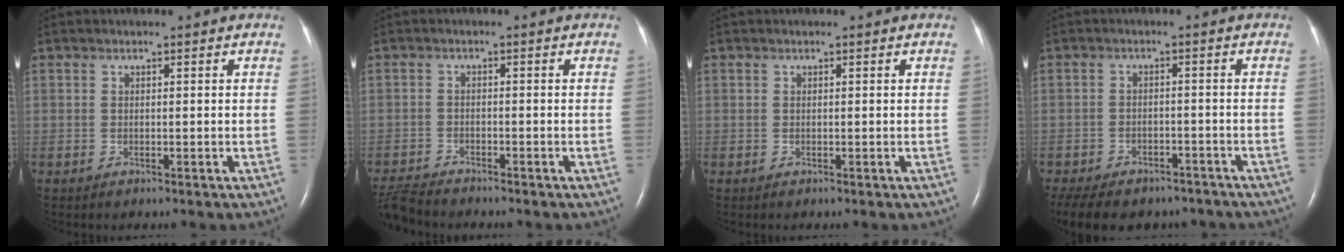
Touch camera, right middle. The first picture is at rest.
{"total": 5.3, "force": [-5.2, 0.5, 1.0], "torque": [-0.022, -0.019, -0.098]}
{"total": 0.0}
{"total": 17.6, "force": [-13.8, 8.4, 7.0], "torque": [-0.192, -0.011, -0.177]}